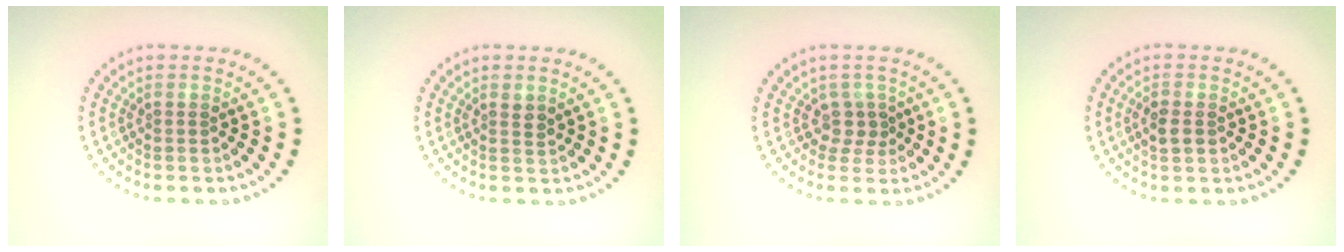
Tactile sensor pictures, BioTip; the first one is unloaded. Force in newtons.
{"total": 0.9, "press": 0.8, "slide": 0.5}
{"total": 1.9, "press": 1.3, "slide": 1.4}
{"total": 1.8, "press": 1.8, "slide": 0.3}